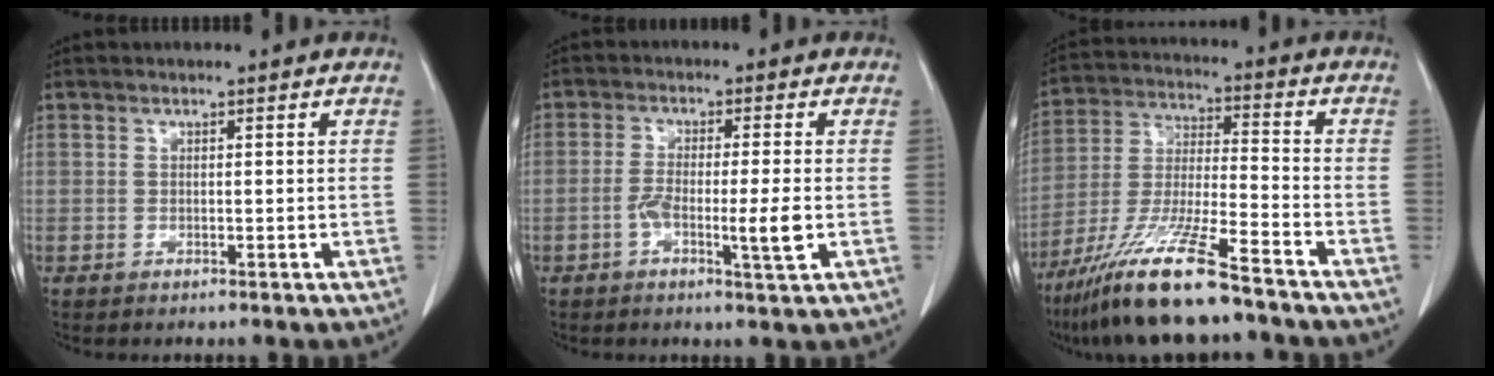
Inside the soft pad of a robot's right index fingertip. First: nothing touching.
{"total": 6.1, "force": [-1.7, 0.2, 5.9], "torque": [-0.105, -0.006, -0.028]}
{"total": 14.9, "force": [-11.0, 0.7, 10.1], "torque": [-0.210, -0.035, -0.204]}